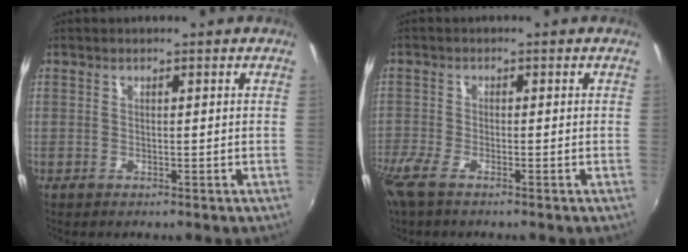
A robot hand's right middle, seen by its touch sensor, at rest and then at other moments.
{"total": 4.6, "force": [-3.3, 1.1, 3.0], "torque": [-0.076, -0.017, -0.069]}